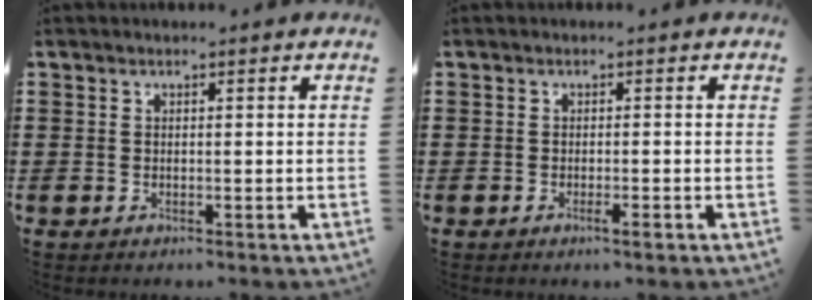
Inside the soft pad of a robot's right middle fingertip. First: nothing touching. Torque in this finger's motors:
{"motor_torque": [0.67, -0.29, 0.07, 0.09]}